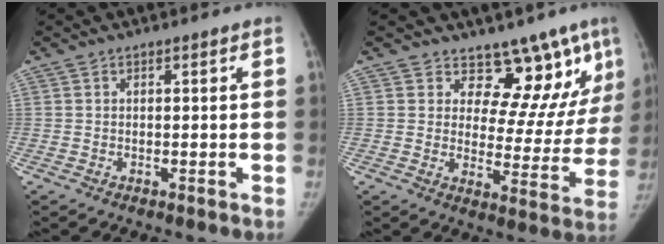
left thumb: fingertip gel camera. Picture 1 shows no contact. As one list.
[{"total": 13.3, "force": [10.0, 6.7, 5.8], "torque": [-0.015, -0.070, 0.121]}]